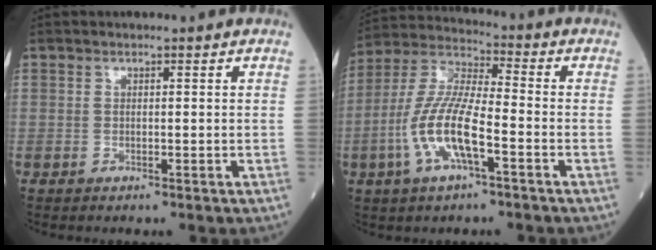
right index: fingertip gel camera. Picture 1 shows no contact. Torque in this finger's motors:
{"motor_torque": [1.17, -0.97, 0.59, 0.21]}